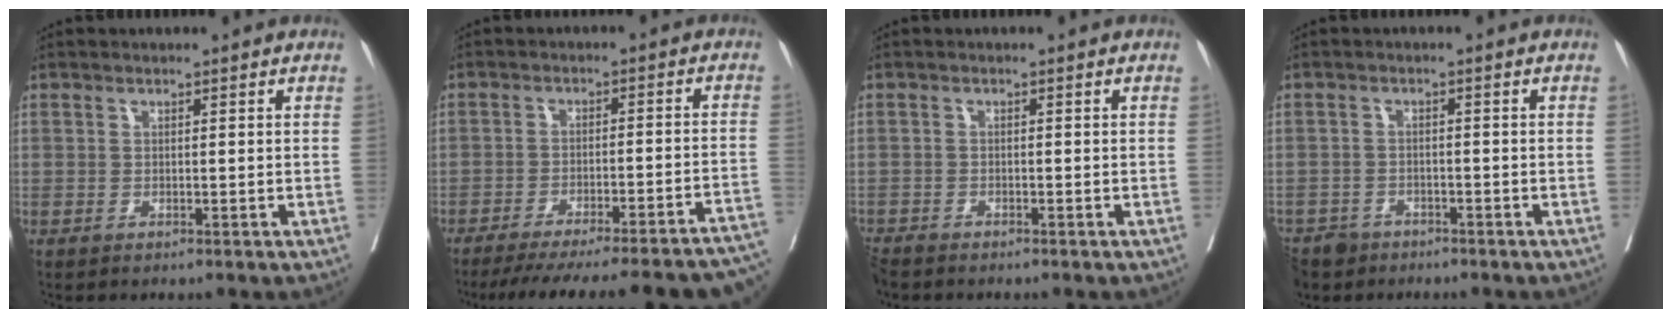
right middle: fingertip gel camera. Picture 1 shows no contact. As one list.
[{"total": 26.8, "force": [-24.1, 1.1, 11.6], "torque": [-0.113, -0.026, -0.307]}, {"total": 2.7, "force": [-2.6, 0.3, 0.5], "torque": [-0.009, -0.012, -0.052]}, {"total": 6.5, "force": [-5.0, 3.9, 1.1], "torque": [-0.023, -0.004, -0.086]}]